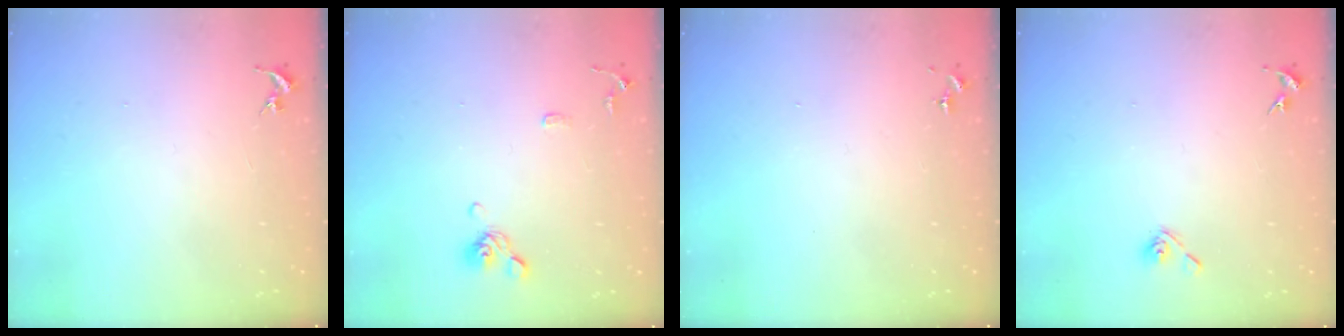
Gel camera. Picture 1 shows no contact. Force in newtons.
{"total": 8.8, "press": 8.6, "slide": 2.0}
{"total": 0.0}
{"total": 5.3, "press": 4.9, "slide": 2.0}